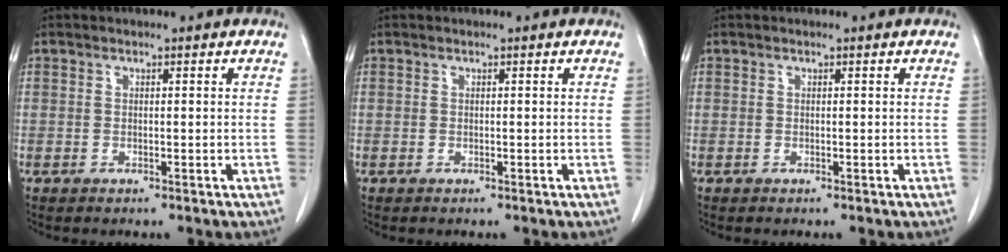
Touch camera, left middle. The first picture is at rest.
{"total": 0.0}
{"total": 0.0}